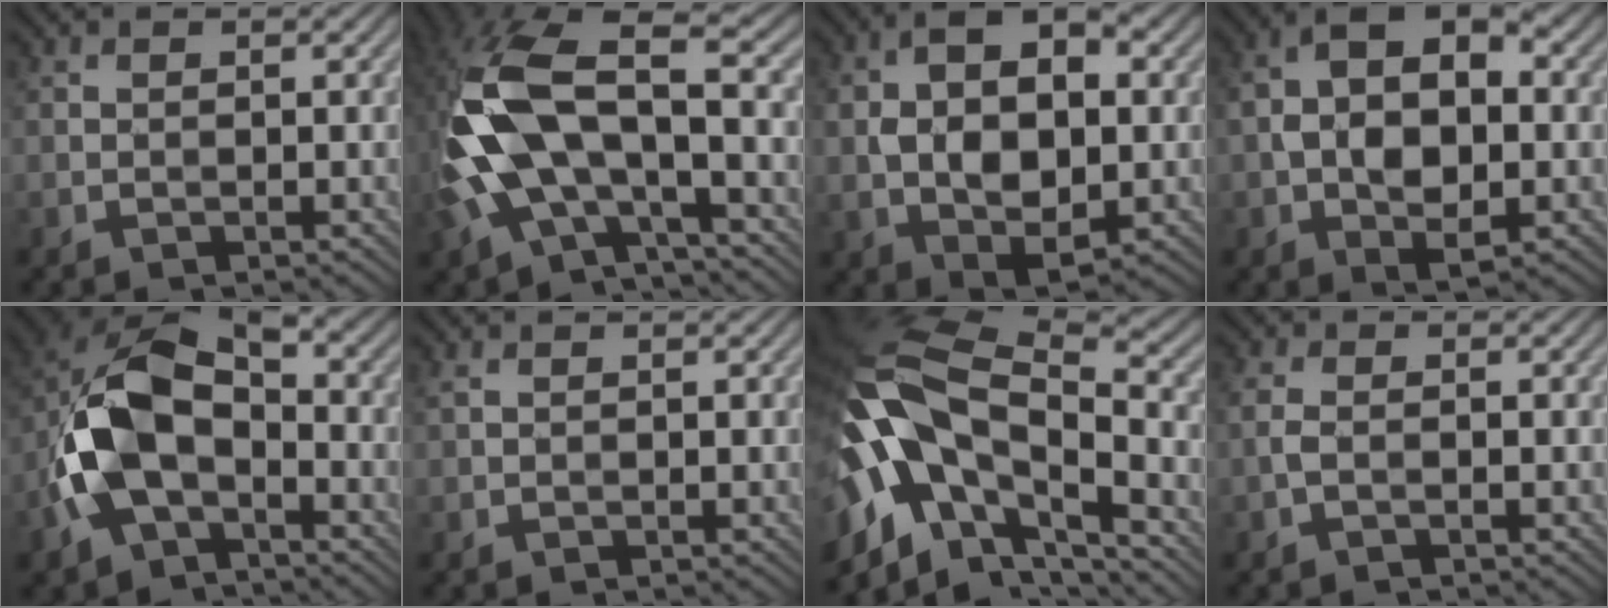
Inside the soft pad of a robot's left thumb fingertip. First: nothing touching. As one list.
[{"total": 15.3, "force": [-1.8, 6.6, 13.7], "torque": [-0.318, 0.003, -0.041]}, {"total": 11.2, "force": [0.6, 6.2, 9.3], "torque": [-0.178, 0.005, 0.008]}, {"total": 10.7, "force": [-0.5, 6.0, 8.8], "torque": [-0.160, 0.010, -0.013]}, {"total": 11.8, "force": [-3.2, 7.0, 9.0], "torque": [-0.205, -0.002, -0.070]}, {"total": 0.7, "force": [0.3, 0.2, 0.6], "torque": [-0.018, 0.004, 0.006]}, {"total": 16.8, "force": [-4.2, 8.9, 13.6], "torque": [-0.295, 0.005, -0.082]}, {"total": 1.7, "force": [-0.6, 0.7, 1.4], "torque": [-0.039, 0.003, -0.017]}]